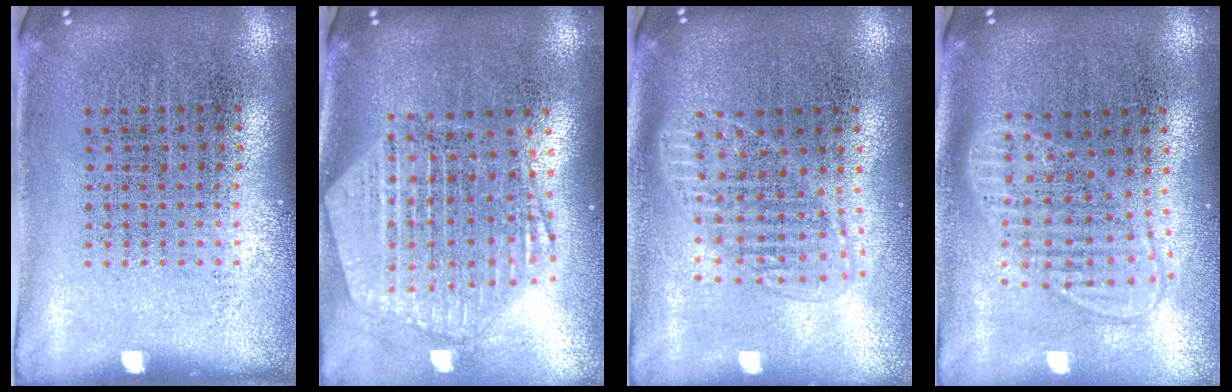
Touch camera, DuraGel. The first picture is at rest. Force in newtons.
{"total": 2.6, "press": 2.2, "slide": 1.4}
{"total": 1.6, "press": 1.4, "slide": 0.8}
{"total": 1.9, "press": 1.6, "slide": 1.1}